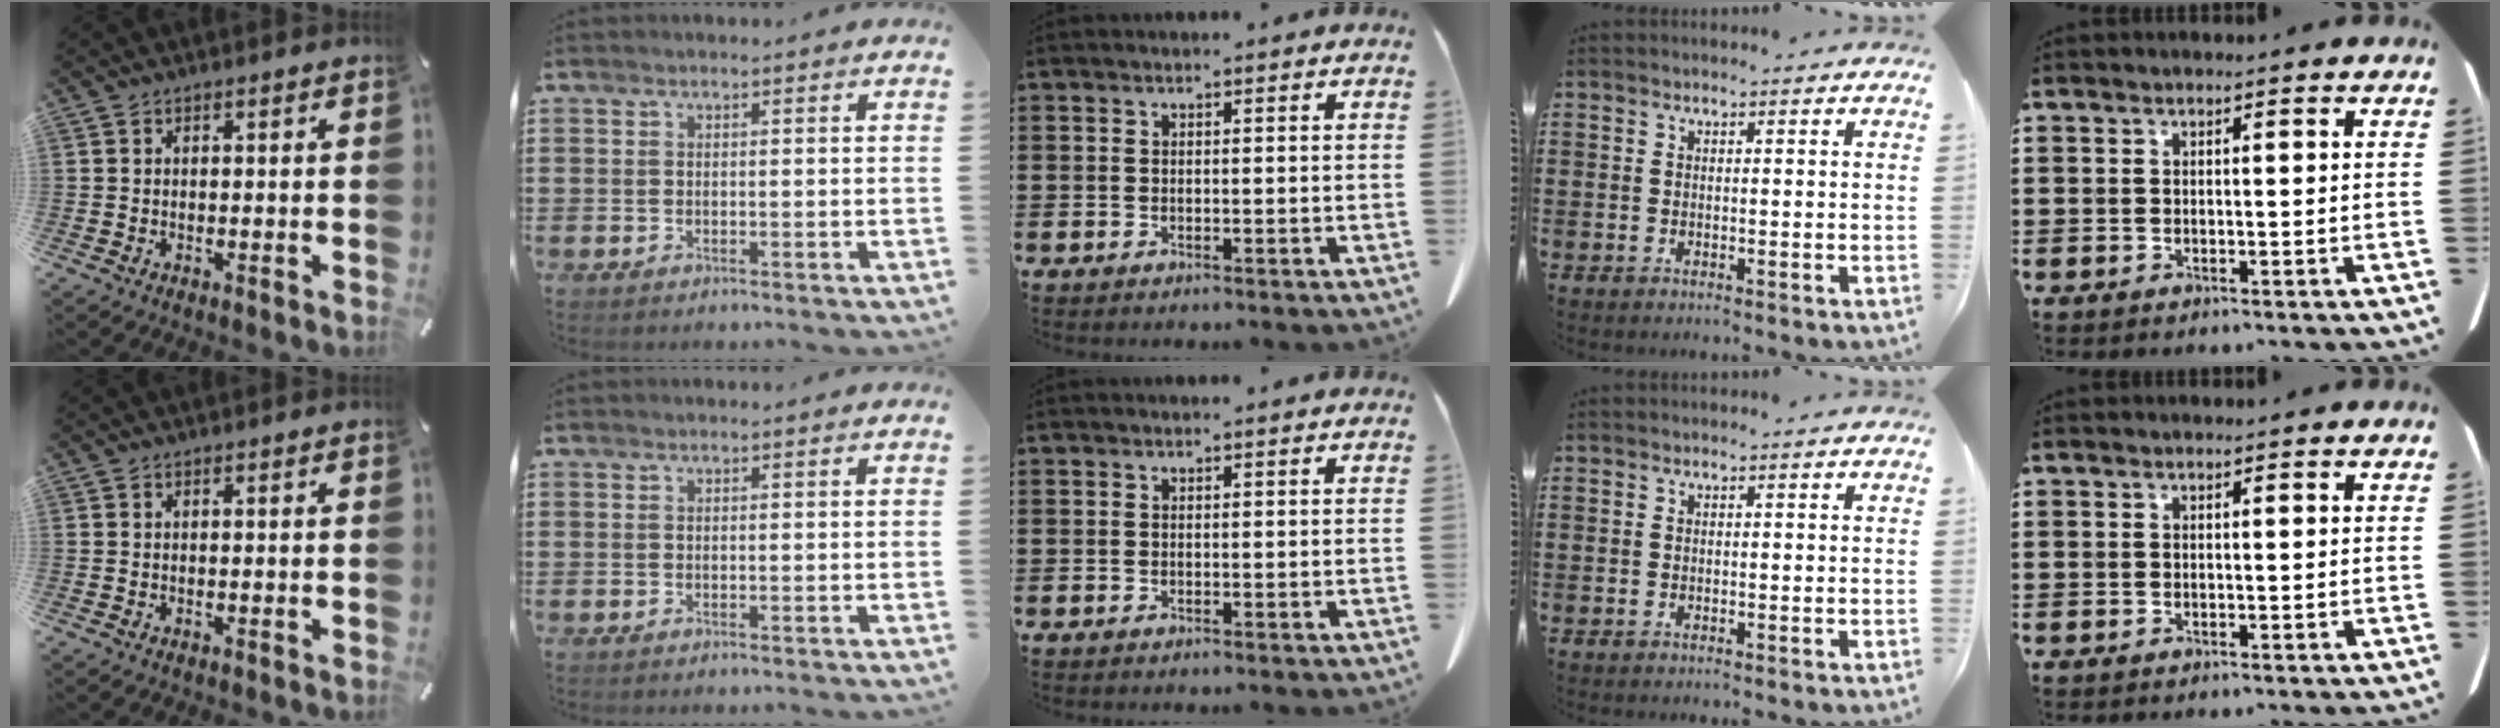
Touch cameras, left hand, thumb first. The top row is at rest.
{}